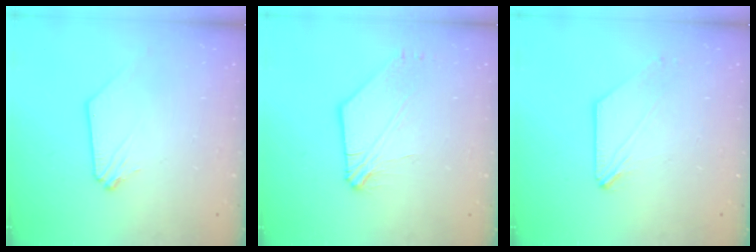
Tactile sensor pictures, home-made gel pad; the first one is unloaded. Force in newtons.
{"total": 4.1, "press": 4.0, "slide": 0.6}
{"total": 0.0}